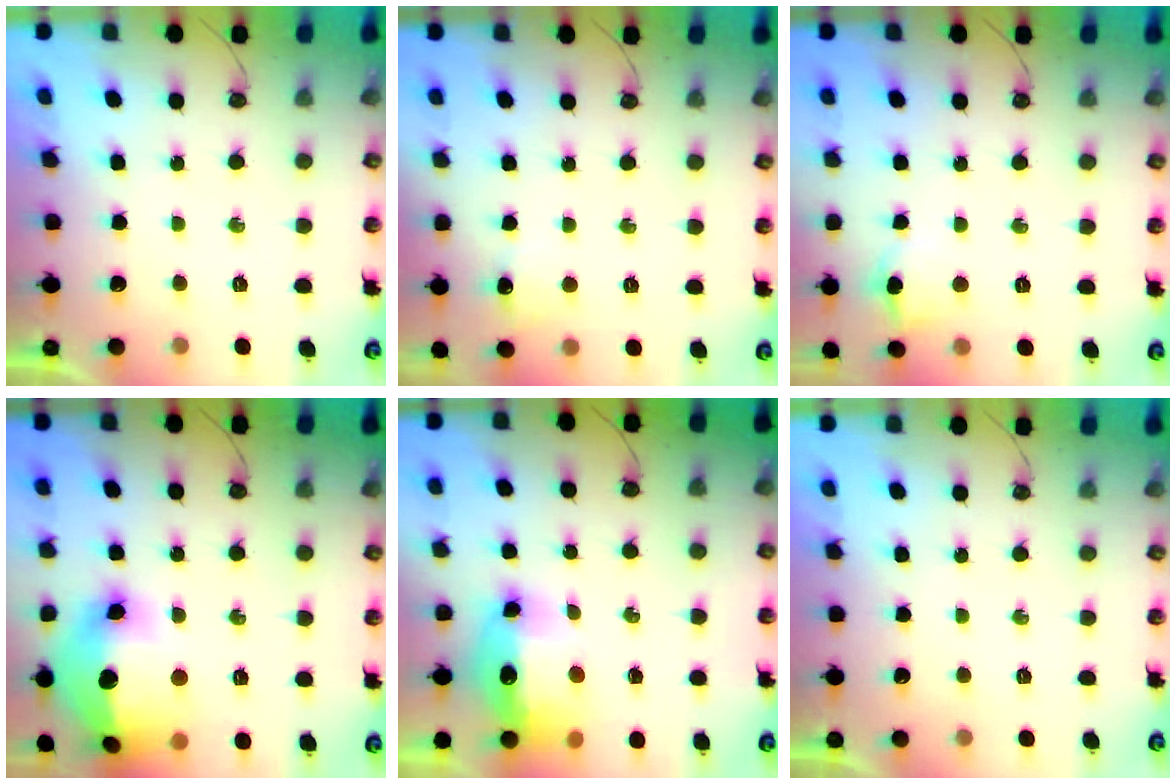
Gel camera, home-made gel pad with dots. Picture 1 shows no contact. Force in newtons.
{"total": 6.1, "press": 6.0, "slide": 1.1}
{"total": 12.9, "press": 5.7, "slide": 11.5}
{"total": 24.8, "press": 23.6, "slide": 7.5}
{"total": 15.1, "press": 15.0, "slide": 1.3}
{"total": 0.0}